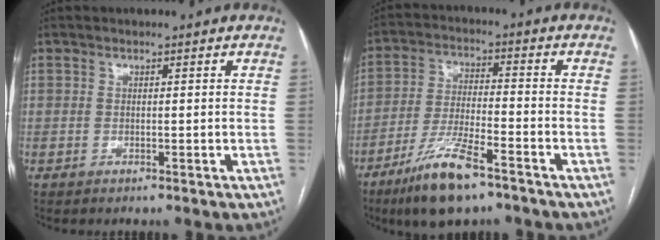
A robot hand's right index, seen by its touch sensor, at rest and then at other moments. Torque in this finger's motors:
{"motor_torque": [1.32, -0.82, 0.22, 0.14]}